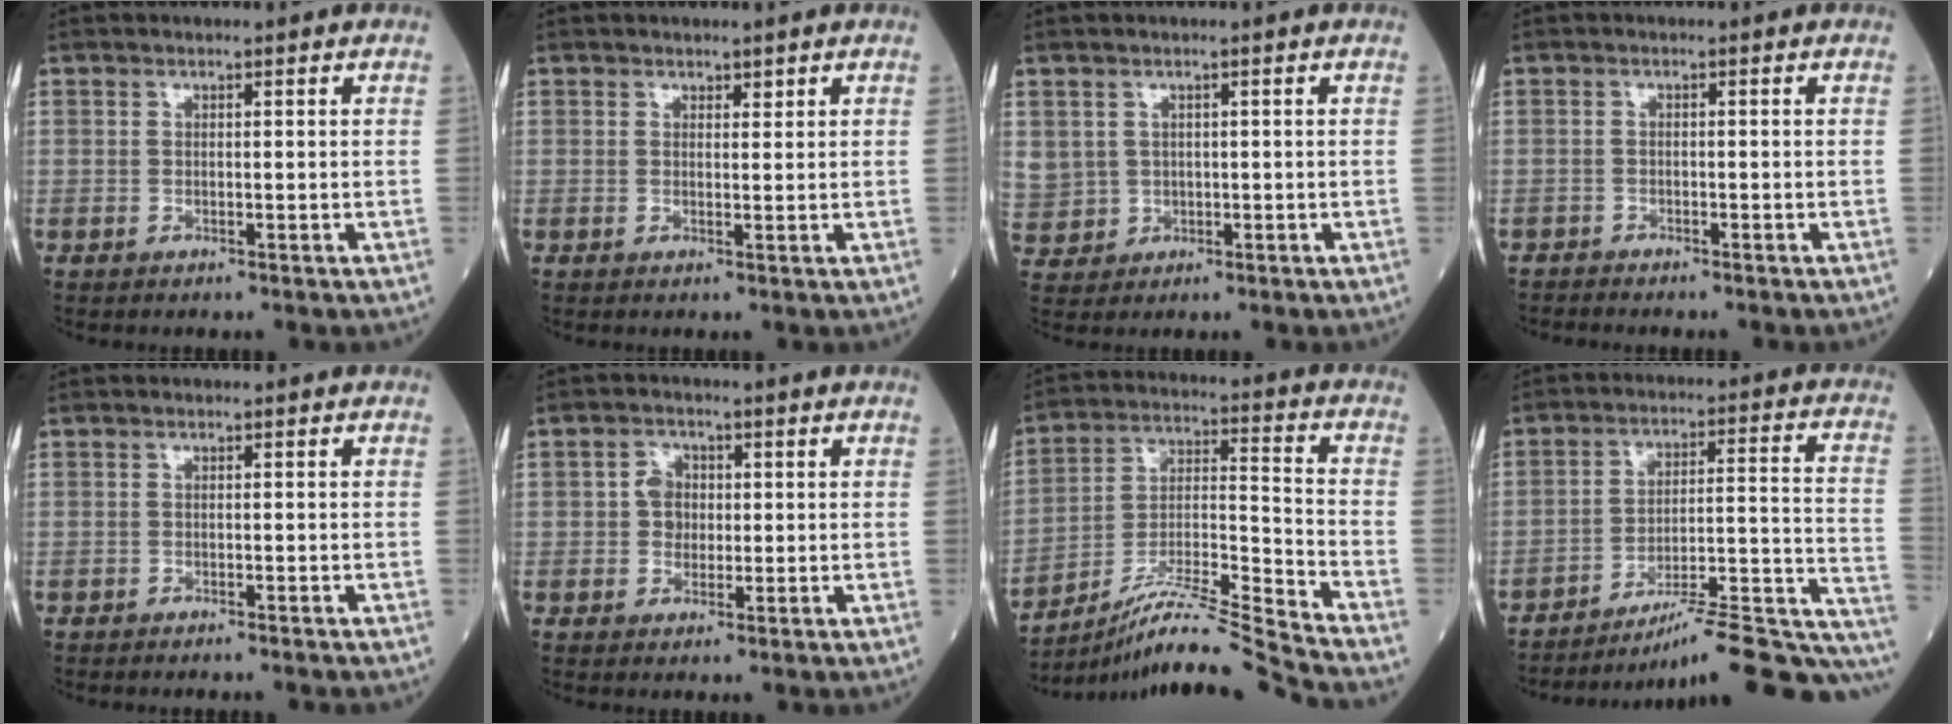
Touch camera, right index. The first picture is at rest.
{"total": 1.0, "force": [0.8, 0.4, 0.4], "torque": [-0.004, -0.002, 0.011]}
{"total": 8.7, "force": [0.7, 8.4, 2.1], "torque": [-0.093, 0.019, 0.039]}
{"total": 1.3, "force": [-1.3, 0.0, -0.3], "torque": [0.001, -0.005, -0.028]}
{"total": 1.2, "force": [-1.2, 0.0, 0.4], "torque": [-0.007, -0.002, -0.015]}
{"total": 3.2, "force": [0.2, 2.7, 1.6], "torque": [-0.025, 0.009, 0.001]}
{"total": 15.4, "force": [-14.2, -3.5, 4.9], "torque": [-0.079, 0.014, -0.254]}
{"total": 19.5, "force": [-16.4, 1.0, 10.5], "torque": [-0.083, 0.033, -0.234]}